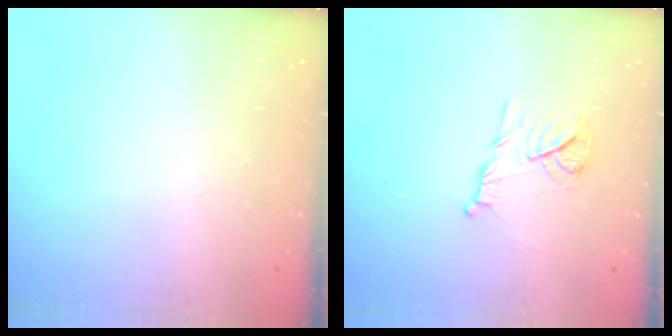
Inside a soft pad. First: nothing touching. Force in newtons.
{"total": 8.6, "press": 8.6, "slide": 0.7}